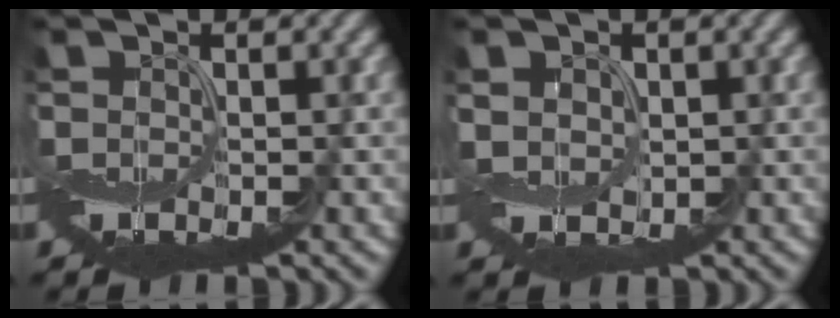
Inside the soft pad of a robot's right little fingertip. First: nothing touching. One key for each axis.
{"total": 1.5, "fx": 0.8, "fy": 1.3, "fz": 0.3, "tx": -0.015, "ty": 0.001, "tz": 0.018}